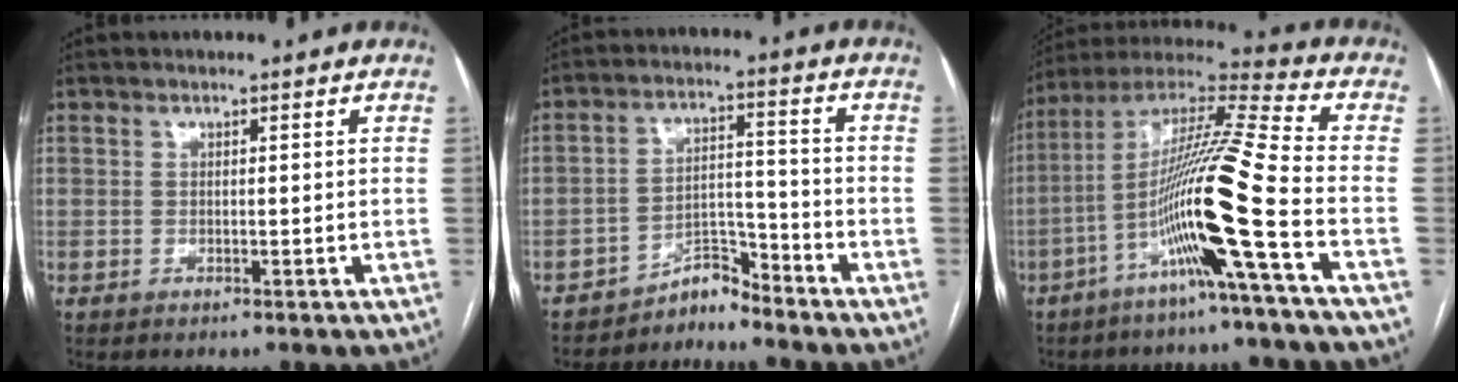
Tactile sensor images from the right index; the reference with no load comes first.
{"total": 4.4, "force": [-4.3, 0.9, -0.1], "torque": [0.013, 0.018, -0.071]}
{"total": 17.0, "force": [-6.2, -1.9, 15.8], "torque": [-0.300, -0.002, -0.124]}